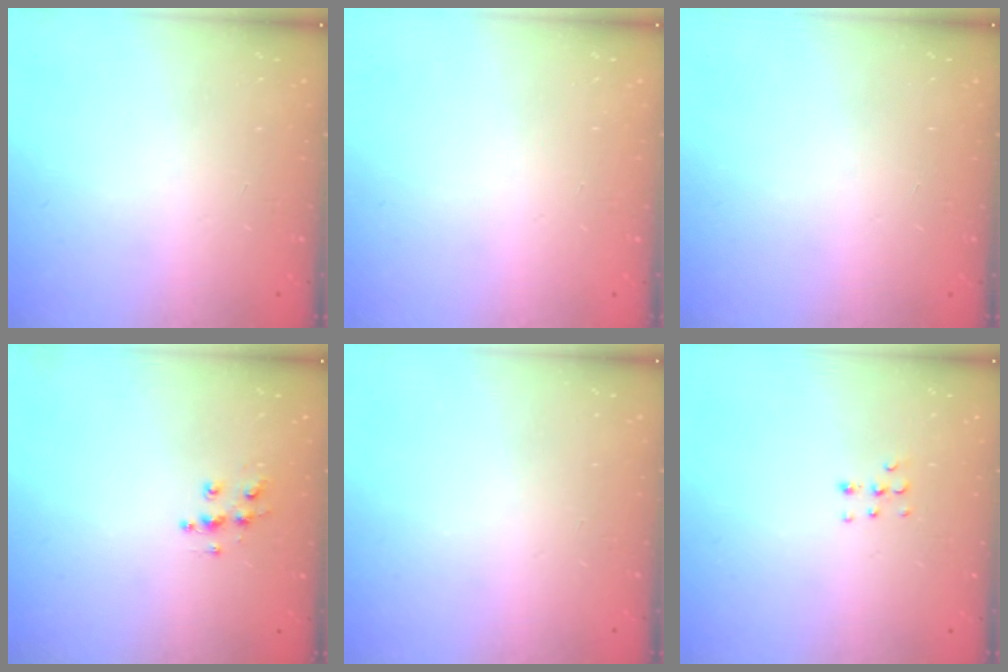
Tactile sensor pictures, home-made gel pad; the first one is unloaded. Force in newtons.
{"total": 0.0}
{"total": 0.0}
{"total": 7.3, "press": 7.3, "slide": 0.1}
{"total": 0.0}
{"total": 4.3, "press": 4.2, "slide": 1.1}